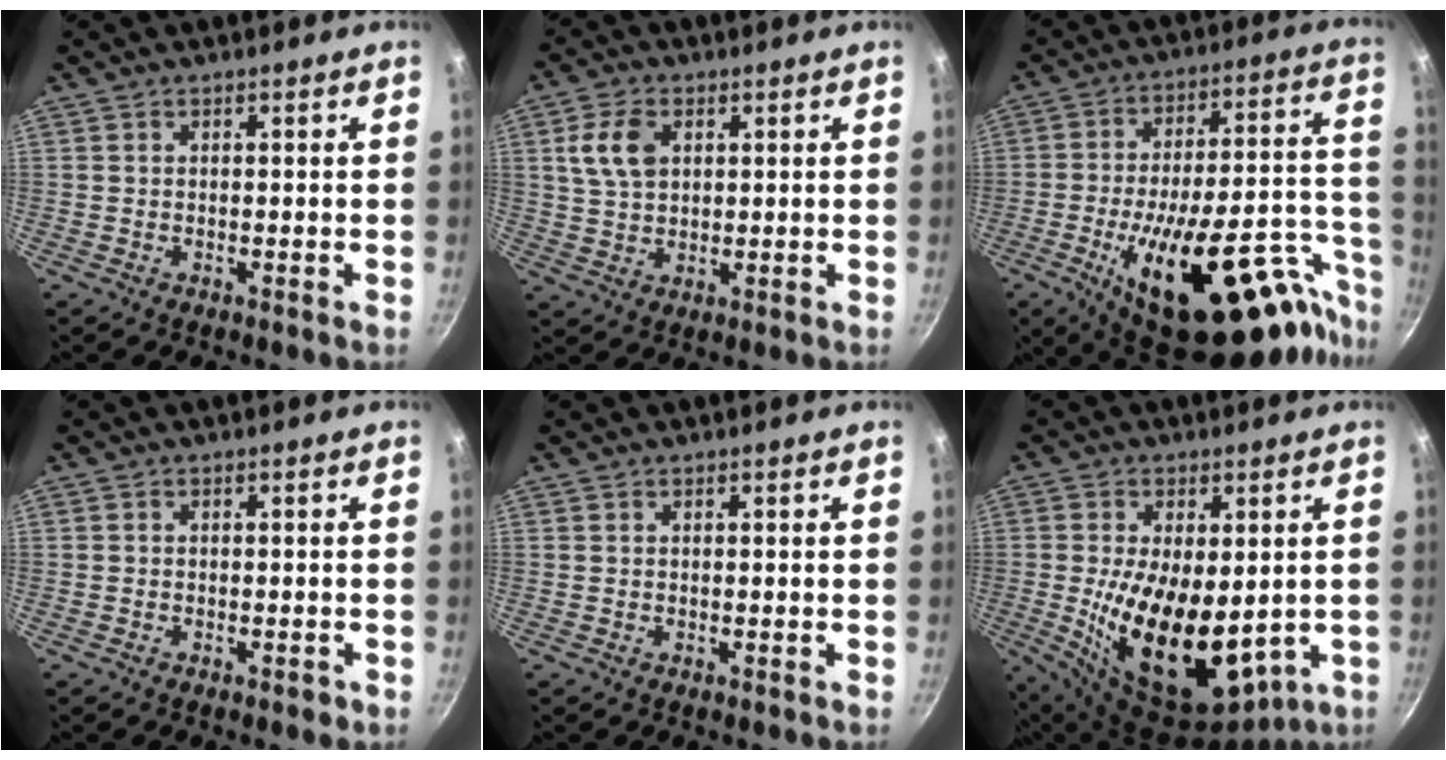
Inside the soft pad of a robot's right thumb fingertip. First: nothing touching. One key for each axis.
{"total": 7.8, "fx": 2.3, "fy": 5.2, "fz": 5.3, "tx": -0.090, "ty": 0.000, "tz": 0.044}
{"total": 32.9, "fx": -17.4, "fy": 12.5, "fz": 25.0, "tx": -0.301, "ty": 0.081, "tz": -0.250}
{"total": 1.3, "fx": -0.8, "fy": 0.6, "fz": 0.8, "tx": -0.012, "ty": 0.010, "tz": -0.007}
{"total": 0.0}
{"total": 20.5, "fx": -1.5, "fy": 11.2, "fz": 17.1, "tx": -0.288, "ty": -0.023, "tz": 0.001}